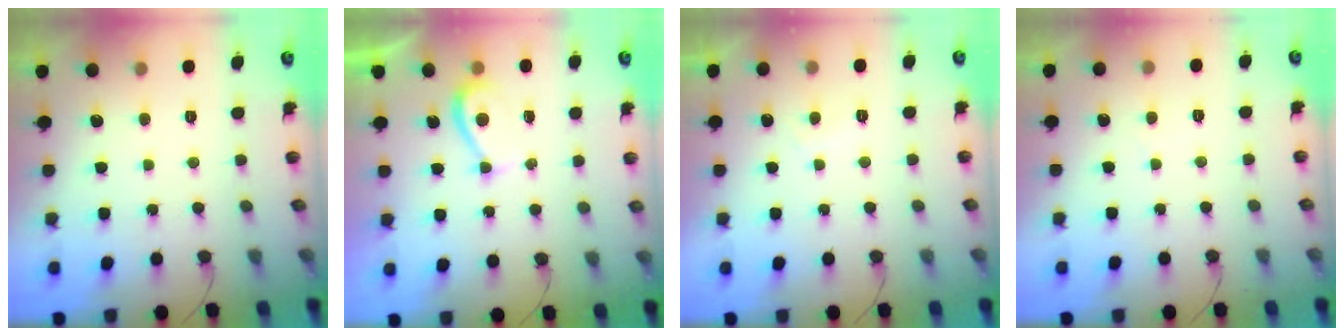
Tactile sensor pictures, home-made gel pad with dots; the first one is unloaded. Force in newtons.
{"total": 3.6, "press": 3.5, "slide": 0.6}
{"total": 1.7, "press": 1.5, "slide": 0.7}
{"total": 2.7, "press": 2.7, "slide": 0.2}